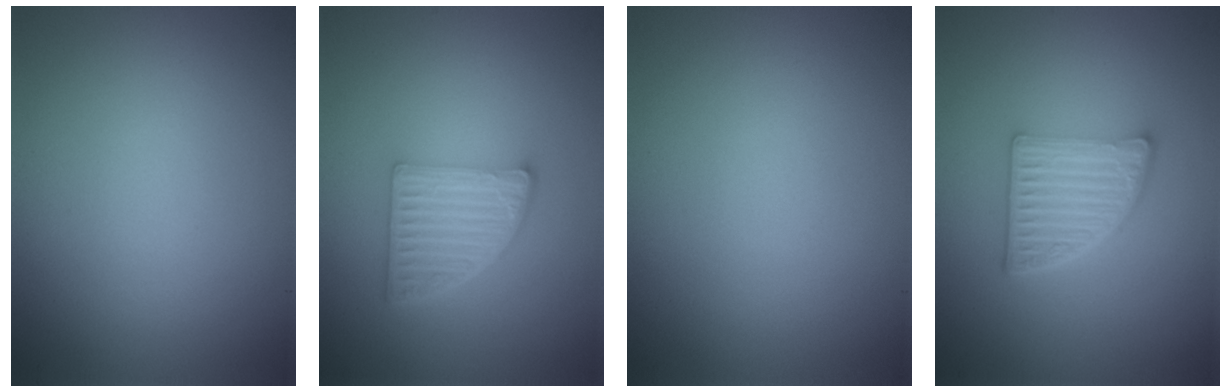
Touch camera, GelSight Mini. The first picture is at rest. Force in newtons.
{"total": 4.8, "press": 3.4, "slide": 3.4}
{"total": 0.0}
{"total": 5.5, "press": 3.7, "slide": 4.1}